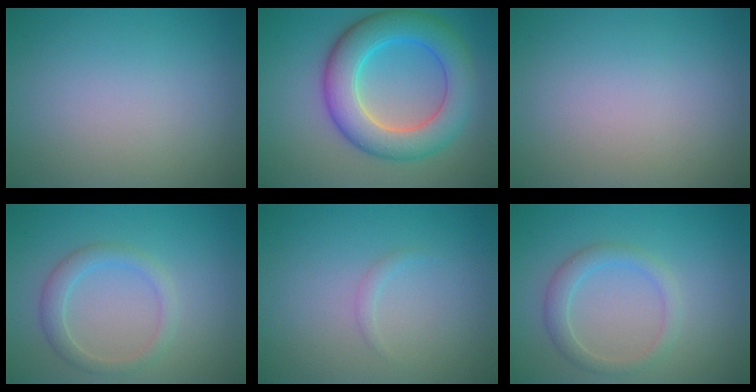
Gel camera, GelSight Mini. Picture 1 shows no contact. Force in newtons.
{"total": 7.9, "press": 7.9, "slide": 0.2}
{"total": 0.0}
{"total": 2.3, "press": 2.3, "slide": 0.1}
{"total": 0.7, "press": 0.7, "slide": 0.1}
{"total": 2.3, "press": 2.3, "slide": 0.1}